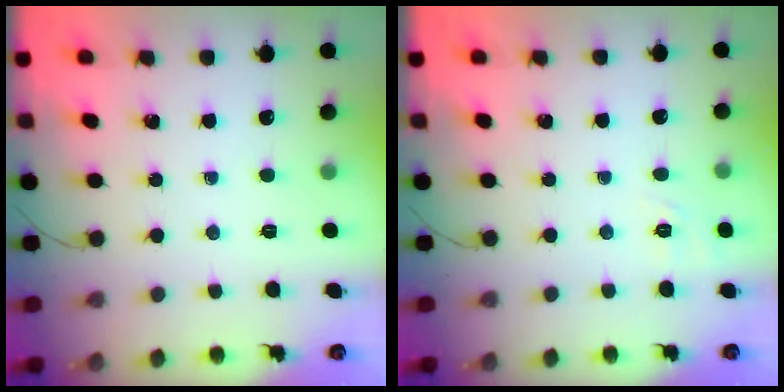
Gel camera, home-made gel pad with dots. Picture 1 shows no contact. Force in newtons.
{"total": 1.9, "press": 0.0, "slide": 1.9}